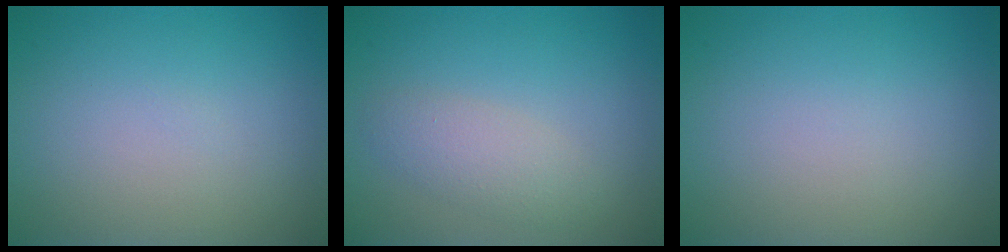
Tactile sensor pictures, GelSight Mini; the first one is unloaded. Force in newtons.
{"total": 2.4, "press": 2.4, "slide": 0.1}
{"total": 0.0}